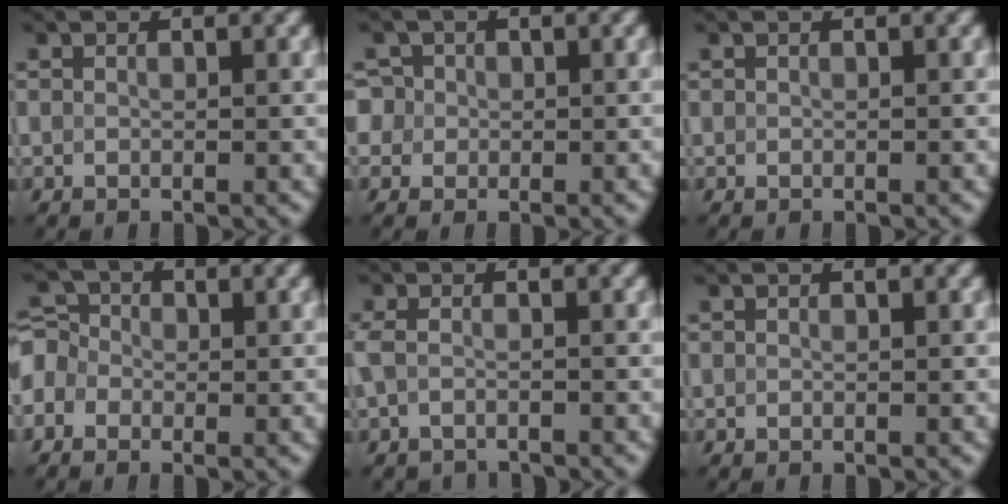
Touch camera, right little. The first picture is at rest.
{"total": 3.3, "force": [0.8, 3.0, 1.1], "torque": [-0.006, 0.022, -0.004]}
{"total": 0.0}
{"total": 3.7, "force": [-0.9, 3.2, 1.6], "torque": [-0.025, 0.022, -0.034]}
{"total": 2.9, "force": [-2.6, 0.6, 1.1], "torque": [-0.034, -0.018, -0.049]}
{"total": 0.0}